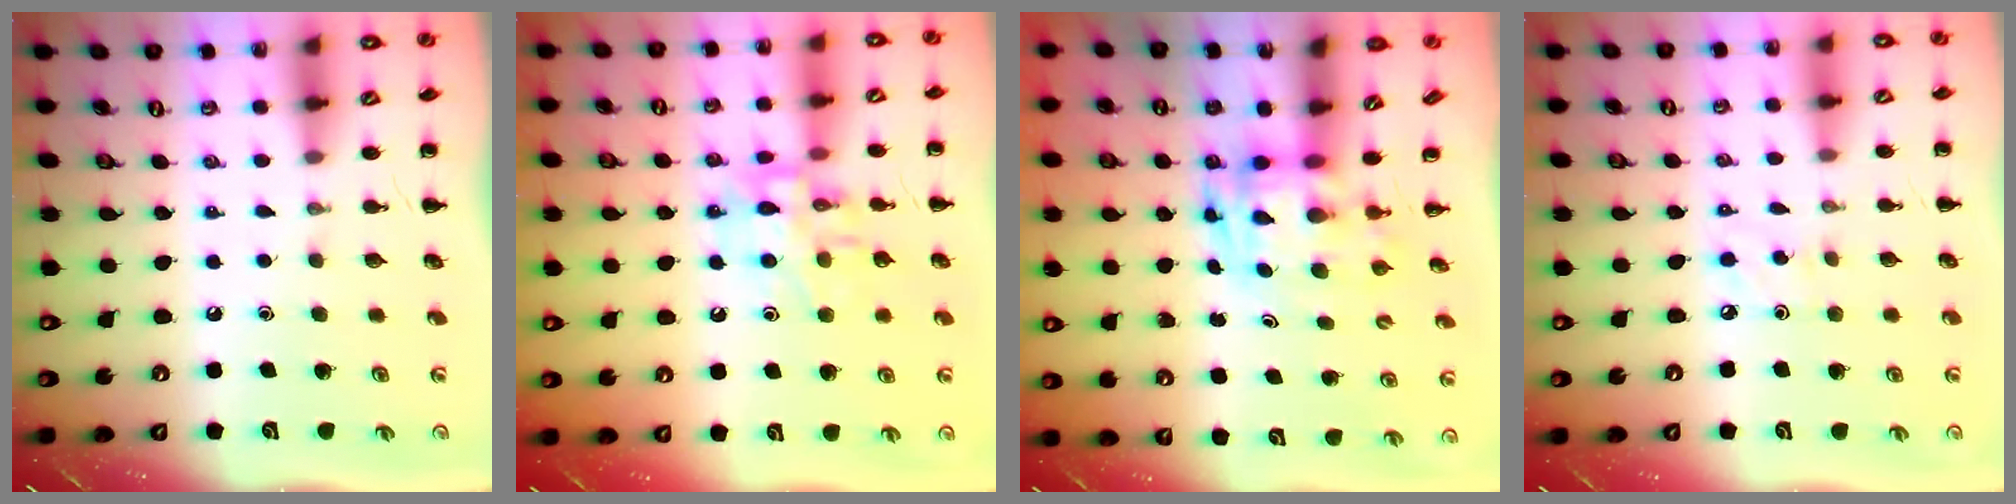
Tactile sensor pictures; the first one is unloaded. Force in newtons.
{"total": 12.8, "press": 12.7, "slide": 1.5}
{"total": 3.4, "press": 3.3, "slide": 0.6}
{"total": 4.4, "press": 4.2, "slide": 1.1}